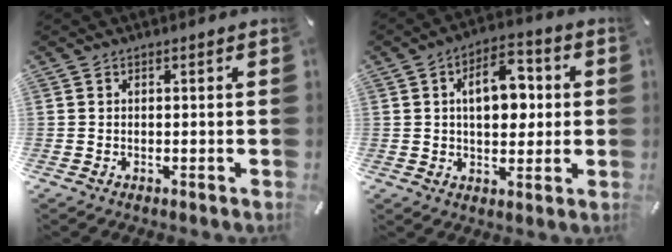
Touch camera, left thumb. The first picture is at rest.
{"total": 11.1, "force": [1.6, 7.2, 8.3], "torque": [-0.108, 0.000, 0.023]}